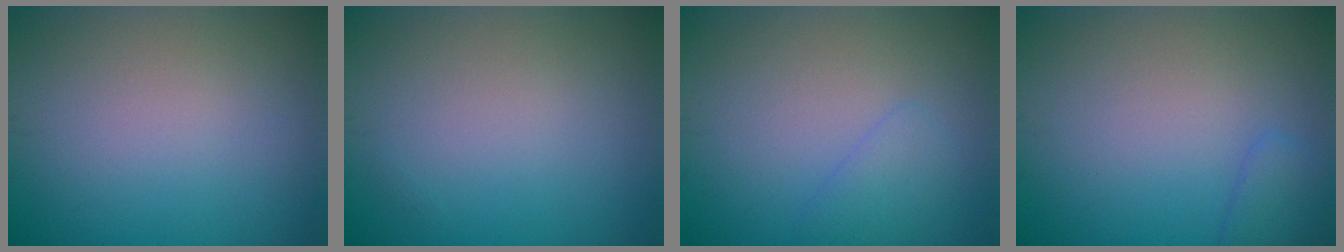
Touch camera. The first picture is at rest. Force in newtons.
{"total": 0.0}
{"total": 1.6, "press": 1.6, "slide": 0.1}
{"total": 1.5, "press": 1.5, "slide": 0.2}